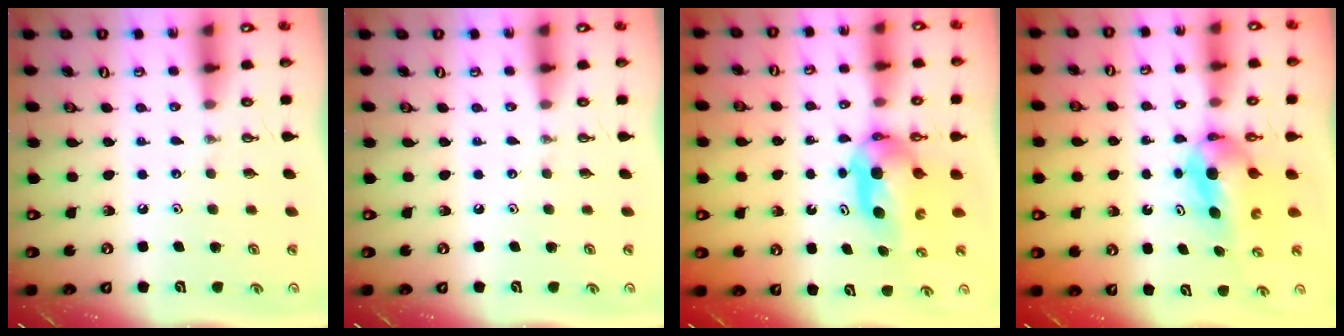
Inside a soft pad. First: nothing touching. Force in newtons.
{"total": 0.0}
{"total": 7.3, "press": 6.3, "slide": 3.5}
{"total": 5.8, "press": 4.9, "slide": 3.1}